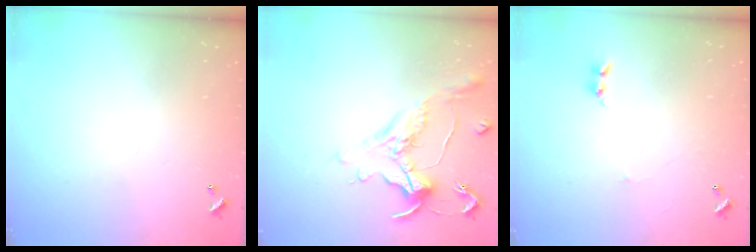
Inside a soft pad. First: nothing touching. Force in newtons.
{"total": 1.1, "press": 1.0, "slide": 0.5}
{"total": 0.0}